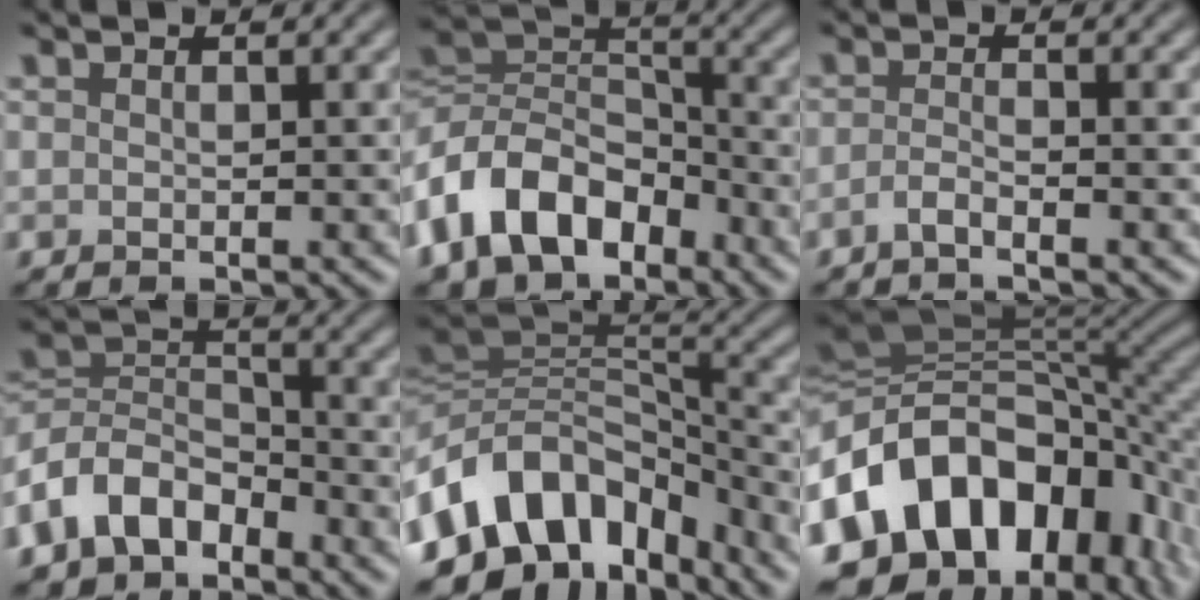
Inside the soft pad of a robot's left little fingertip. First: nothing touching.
{"total": 10.4, "force": [-5.3, 6.8, 5.8], "torque": [-0.108, 0.005, -0.117]}
{"total": 1.3, "force": [-0.9, 0.2, 0.9], "torque": [-0.021, 0.002, -0.024]}
{"total": 6.9, "force": [-4.2, 4.3, 3.3], "torque": [-0.060, 0.005, -0.099]}
{"total": 11.4, "force": [-5.2, 7.8, 6.5], "torque": [-0.118, 0.016, -0.095]}
{"total": 17.8, "force": [-3.8, 12.4, 12.1], "torque": [-0.224, -0.008, -0.055]}